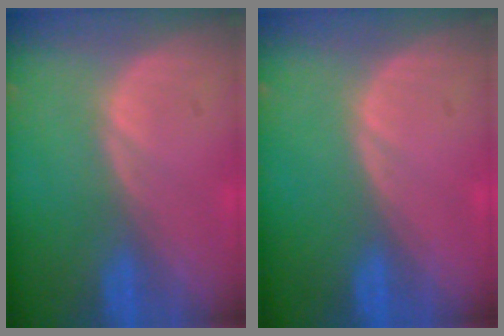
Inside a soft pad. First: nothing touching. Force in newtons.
{"total": 0.0}